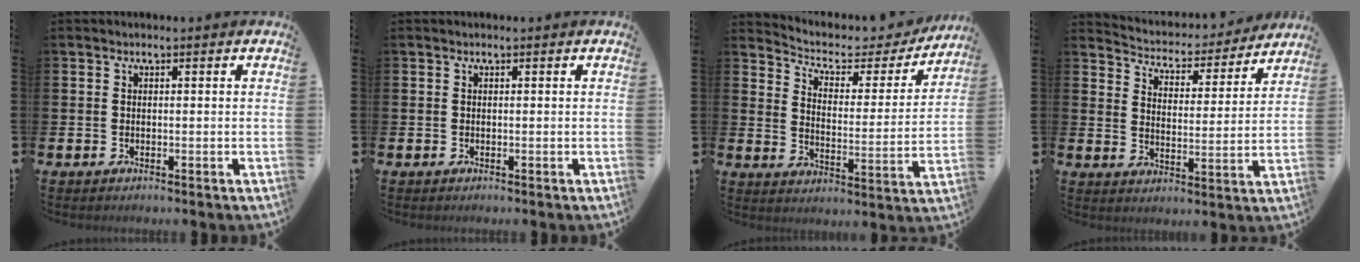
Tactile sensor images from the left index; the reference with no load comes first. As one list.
[{"total": 0.0}, {"total": 5.4, "force": [4.8, 2.2, 1.3], "torque": [-0.049, -0.039, 0.073]}, {"total": 4.7, "force": [4.6, 1.2, 0.4], "torque": [-0.037, -0.041, 0.073]}]